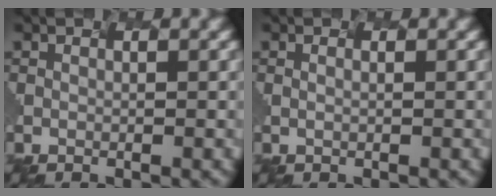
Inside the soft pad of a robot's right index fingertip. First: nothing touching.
{"total": 0.0}